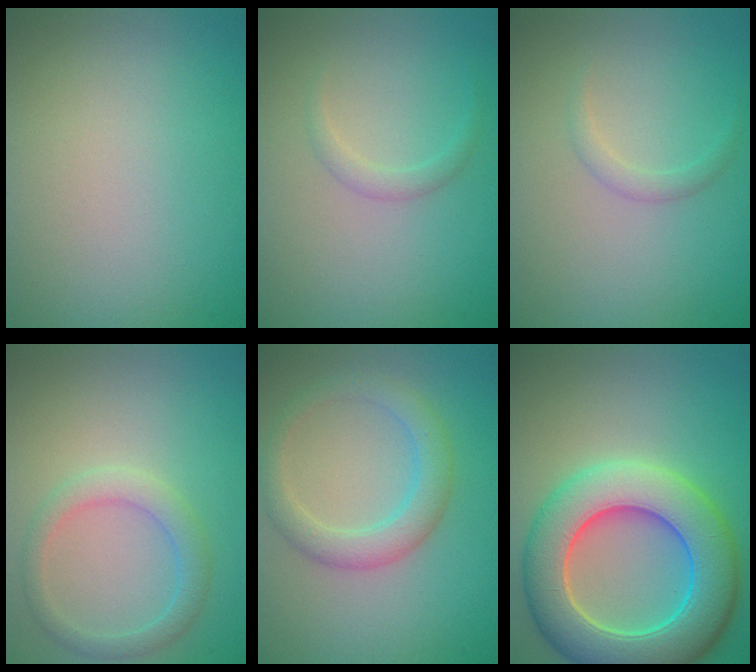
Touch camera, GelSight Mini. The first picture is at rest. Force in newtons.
{"total": 1.1, "press": 1.1, "slide": 0.1}
{"total": 1.0, "press": 1.0, "slide": 0.1}
{"total": 2.5, "press": 2.5, "slide": 0.3}
{"total": 3.4, "press": 3.4, "slide": 0.1}
{"total": 10.1, "press": 10.1, "slide": 0.7}